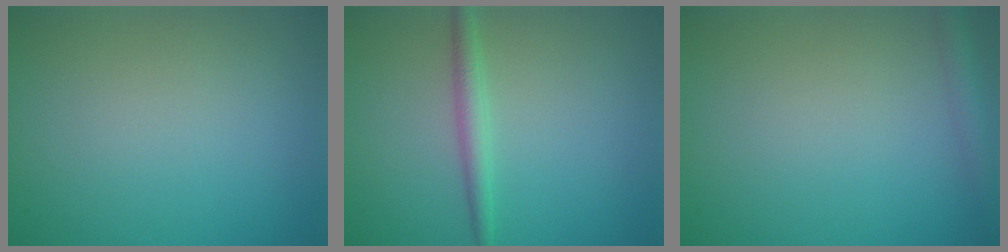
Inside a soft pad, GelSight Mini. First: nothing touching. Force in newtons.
{"total": 2.0, "press": 2.0, "slide": 0.0}
{"total": 2.1, "press": 2.1, "slide": 0.1}